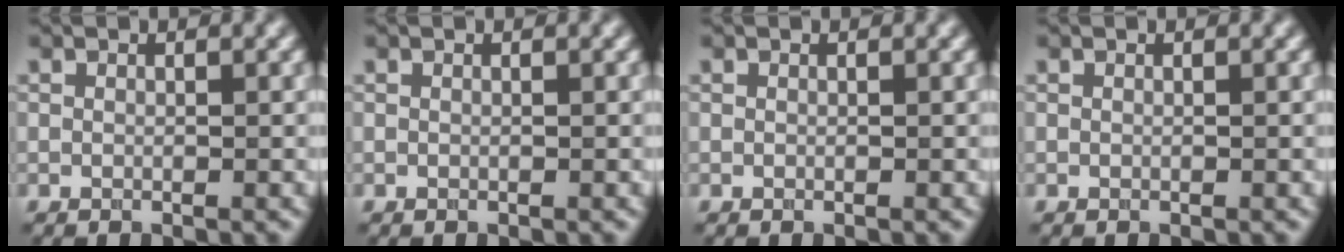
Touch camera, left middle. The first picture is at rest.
{"total": 0.0}
{"total": 0.0}
{"total": 0.0}